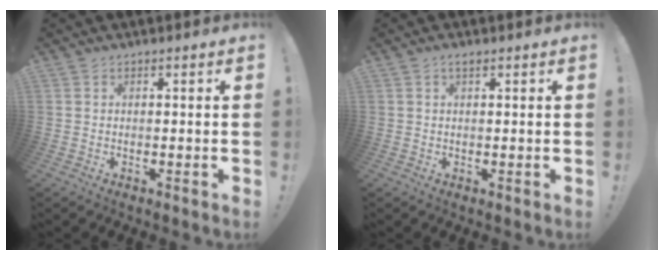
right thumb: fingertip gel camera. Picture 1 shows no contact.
{"total": 1.5, "force": [0.8, 0.4, 1.2], "torque": [-0.024, 0.000, 0.015]}